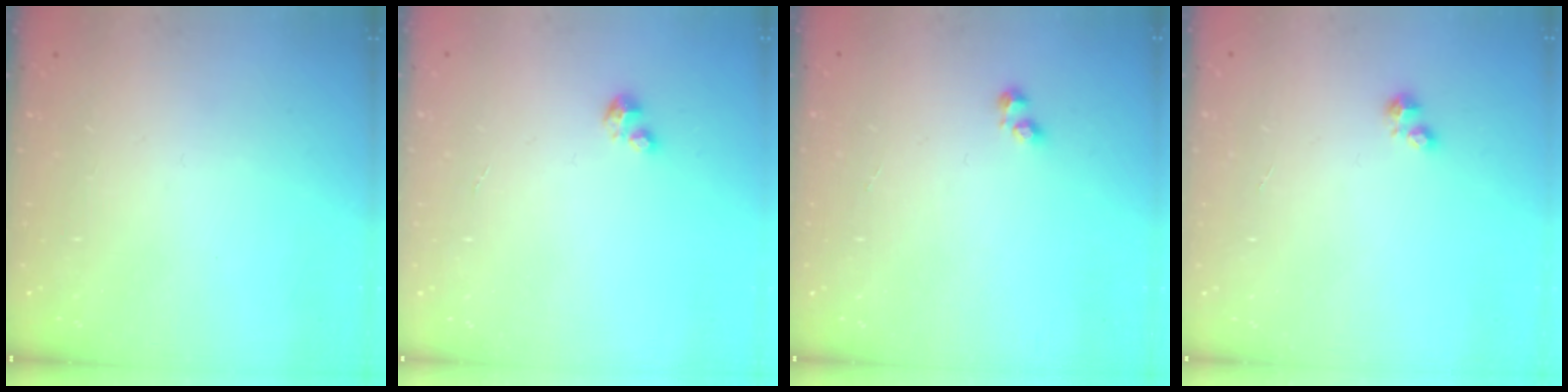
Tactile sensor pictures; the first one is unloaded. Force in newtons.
{"total": 2.0, "press": 2.0, "slide": 0.2}
{"total": 1.2, "press": 1.0, "slide": 0.6}
{"total": 1.9, "press": 1.8, "slide": 0.2}